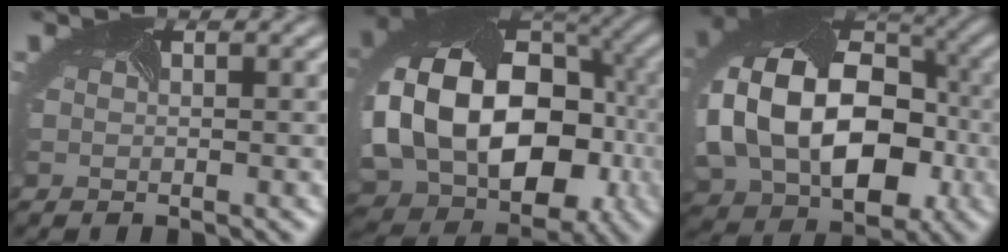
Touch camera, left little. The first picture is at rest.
{"total": 17.4, "force": [-1.5, 12.8, 11.7], "torque": [-0.209, -0.020, -0.004]}
{"total": 15.8, "force": [-0.9, 11.6, 10.8], "torque": [-0.189, -0.007, -0.007]}